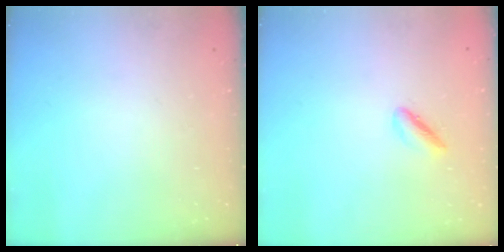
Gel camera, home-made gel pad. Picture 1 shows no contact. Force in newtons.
{"total": 1.9, "press": 1.8, "slide": 0.4}